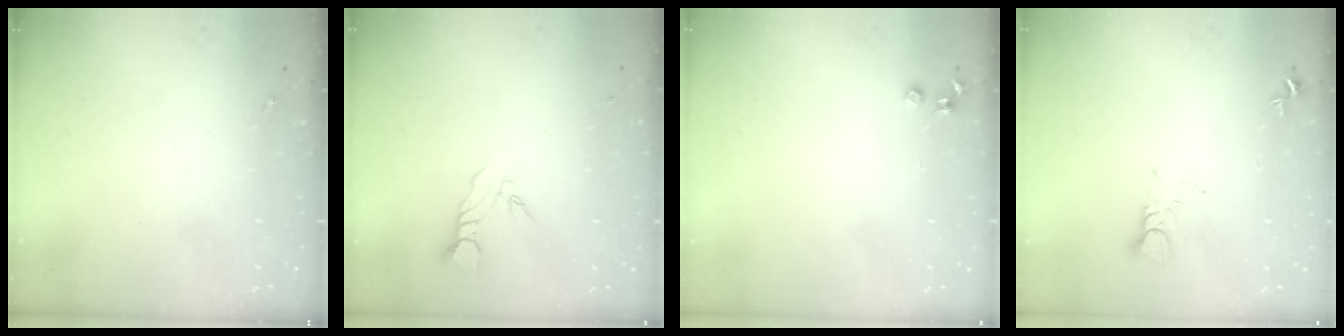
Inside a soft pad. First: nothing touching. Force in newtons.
{"total": 4.3, "press": 4.3, "slide": 0.3}
{"total": 3.5, "press": 3.5, "slide": 0.4}
{"total": 3.8, "press": 3.8, "slide": 0.3}